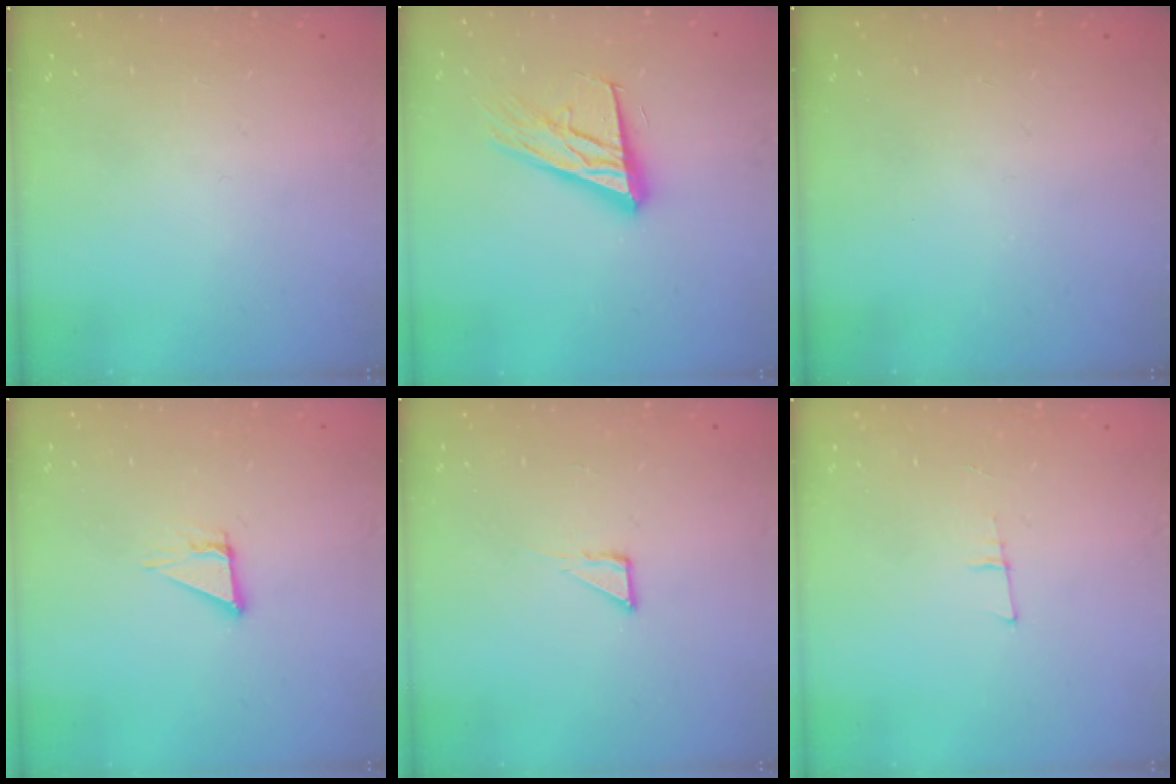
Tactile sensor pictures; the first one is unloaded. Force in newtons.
{"total": 18.0, "press": 17.5, "slide": 3.9}
{"total": 0.0}
{"total": 3.8, "press": 3.7, "slide": 0.4}
{"total": 3.4, "press": 3.4, "slide": 0.3}
{"total": 5.6, "press": 4.7, "slide": 2.9}